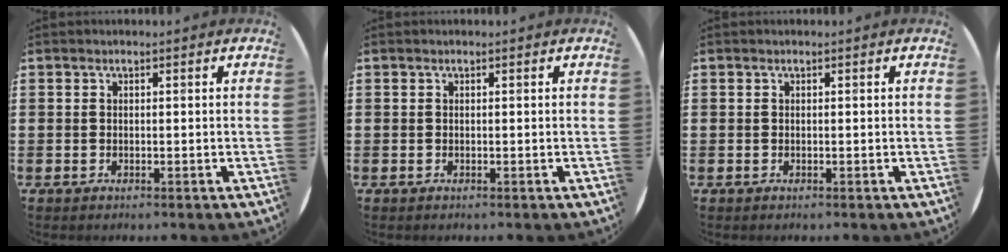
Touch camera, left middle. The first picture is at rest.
{"total": 0.0}
{"total": 0.0}